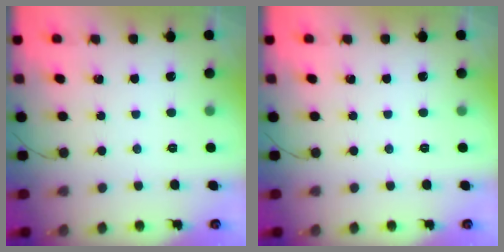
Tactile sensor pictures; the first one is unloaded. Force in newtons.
{"total": 0.0}